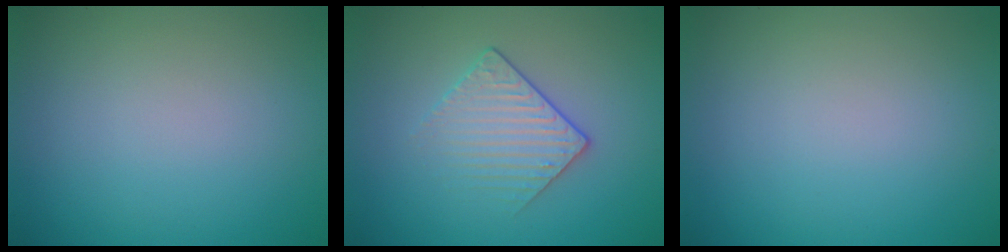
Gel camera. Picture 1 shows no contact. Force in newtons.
{"total": 2.1, "press": 1.8, "slide": 1.1}
{"total": 0.0}